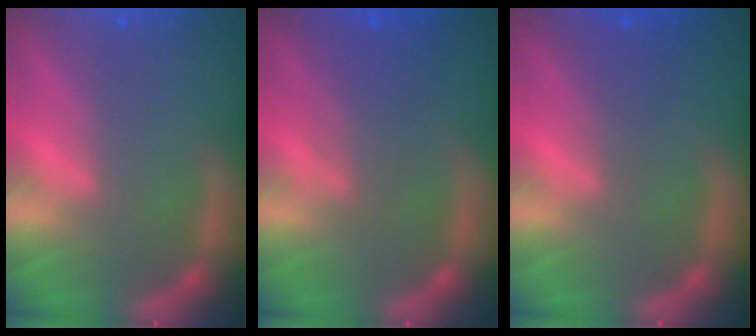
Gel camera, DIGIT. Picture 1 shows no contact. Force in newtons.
{"total": 3.6}
{"total": 2.0}